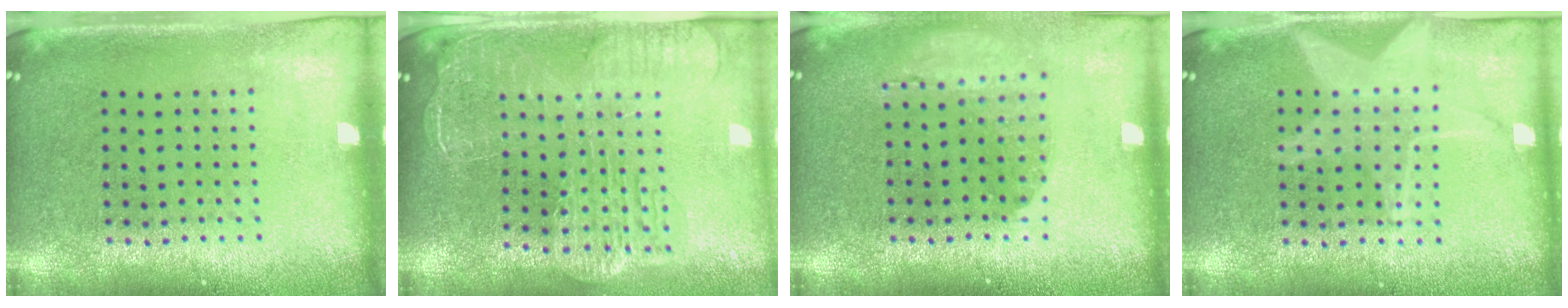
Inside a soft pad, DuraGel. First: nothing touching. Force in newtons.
{"total": 2.7, "press": 2.3, "slide": 1.4}
{"total": 1.2, "press": 1.2, "slide": 0.0}
{"total": 2.8, "press": 2.8, "slide": 0.3}